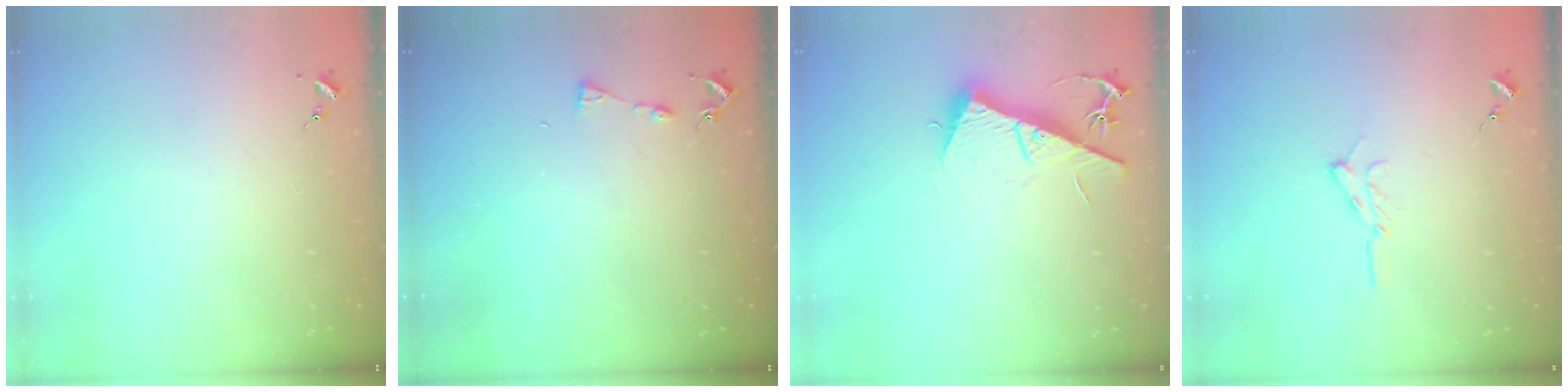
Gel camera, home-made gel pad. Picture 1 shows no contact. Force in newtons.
{"total": 3.7, "press": 3.7, "slide": 0.5}
{"total": 12.5, "press": 12.5, "slide": 0.5}
{"total": 6.5, "press": 6.5, "slide": 0.8}